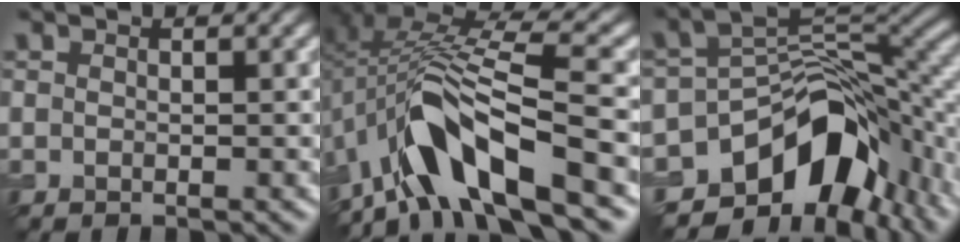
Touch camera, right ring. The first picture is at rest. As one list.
[{"total": 10.5, "force": [-4.6, 3.4, 8.8], "torque": [-0.148, 0.018, -0.086]}, {"total": 13.0, "force": [-6.5, 7.5, 8.3], "torque": [-0.123, -0.006, -0.108]}]